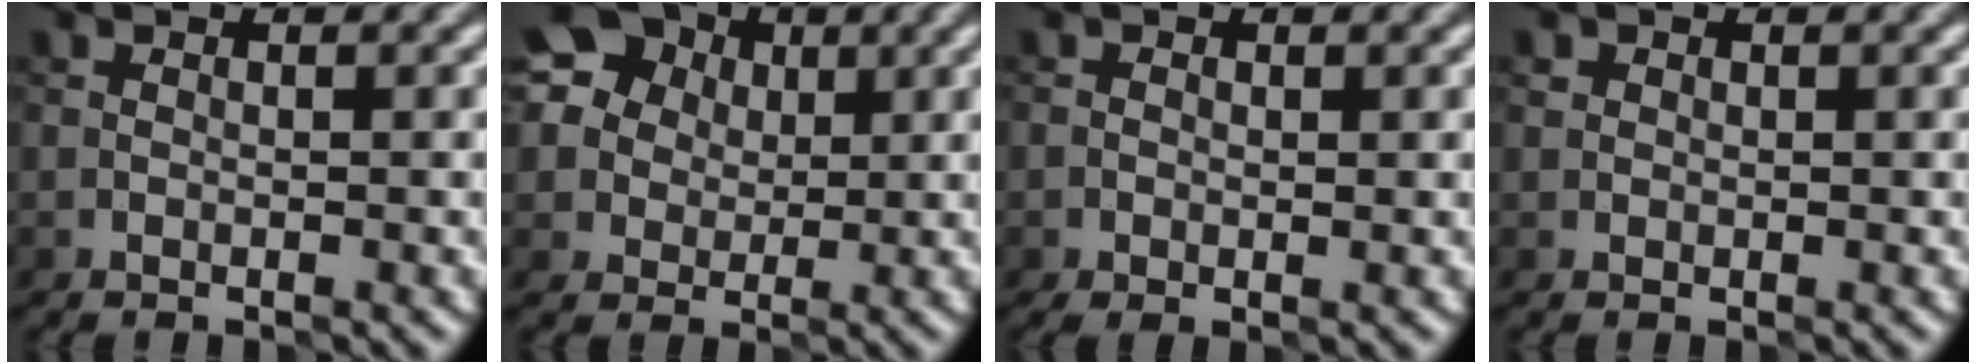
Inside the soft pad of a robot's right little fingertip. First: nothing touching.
{"total": 12.4, "force": [5.3, 10.3, 4.6], "torque": [-0.118, 0.037, 0.084]}
{"total": 1.4, "force": [-0.2, 0.9, 1.1], "torque": [-0.020, -0.001, -0.001]}
{"total": 0.7, "force": [0.3, 0.6, 0.0], "torque": [0.003, 0.001, 0.001]}